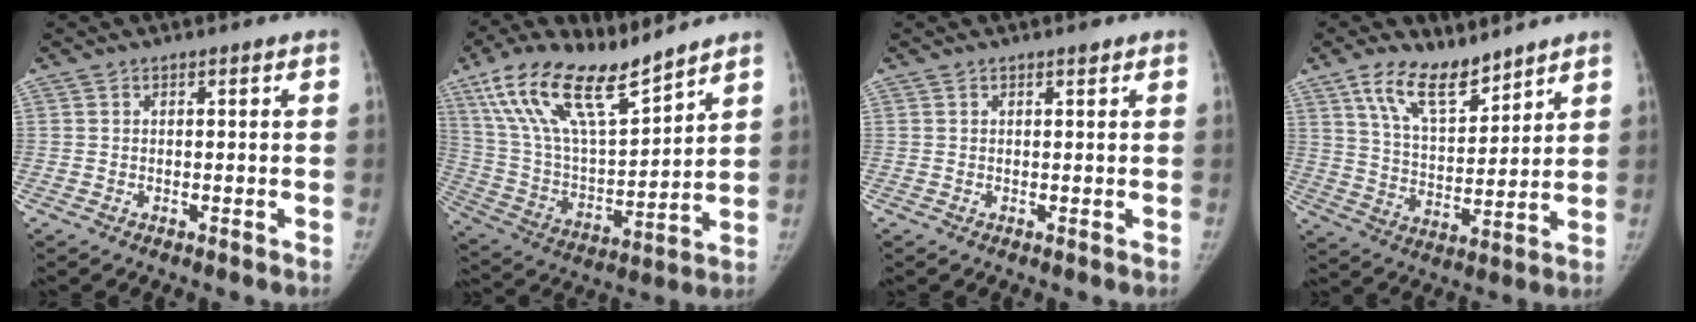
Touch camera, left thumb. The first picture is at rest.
{"total": 19.8, "force": [13.8, 6.3, 12.6], "torque": [-0.214, -0.053, 0.266]}
{"total": 0.7, "force": [0.5, 0.2, 0.4], "torque": [-0.008, -0.003, 0.008]}
{"total": 11.8, "force": [8.5, 4.9, 6.4], "torque": [-0.094, -0.054, 0.165]}